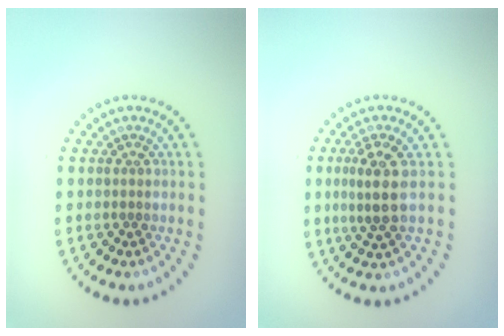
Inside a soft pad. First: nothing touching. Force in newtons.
{"total": 2.9, "press": 2.6, "slide": 1.3}